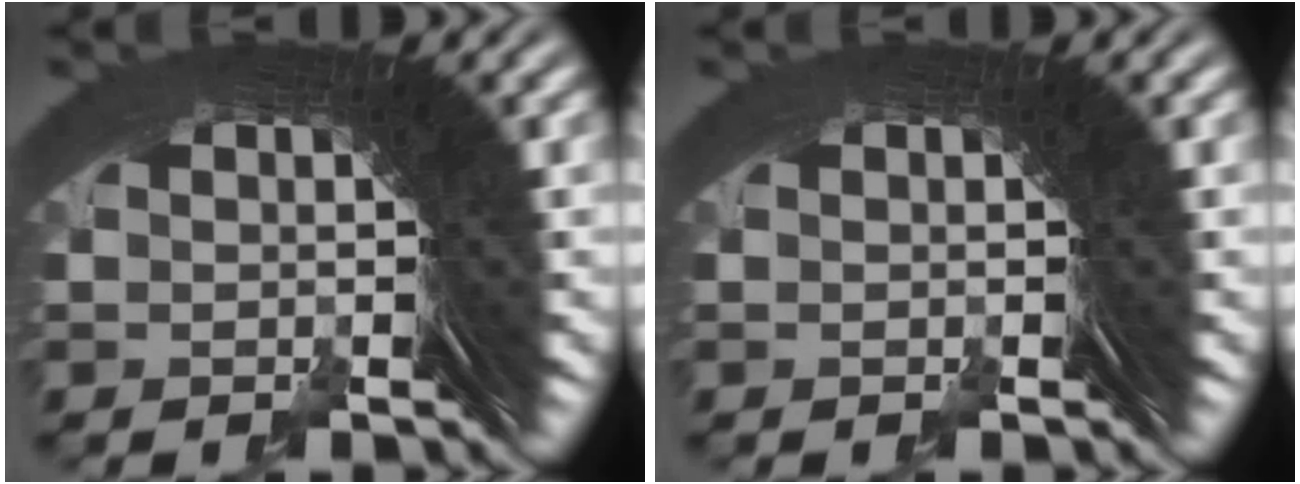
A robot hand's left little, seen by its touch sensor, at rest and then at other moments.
{"total": 0.0}